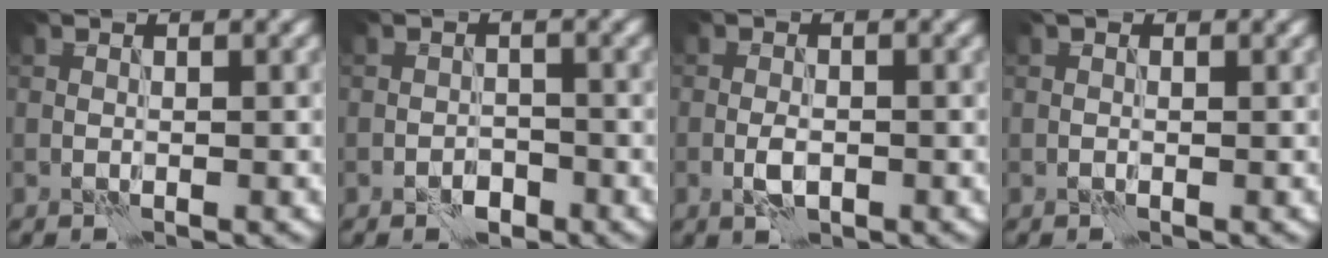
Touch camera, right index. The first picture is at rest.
{"total": 1.7, "force": [-1.2, 1.0, 0.7], "torque": [-0.008, 0.004, -0.022]}
{"total": 1.9, "force": [-0.6, 0.9, 1.6], "torque": [-0.029, 0.000, -0.014]}
{"total": 0.8, "force": [0.2, 0.5, 0.5], "torque": [-0.010, 0.000, -0.004]}